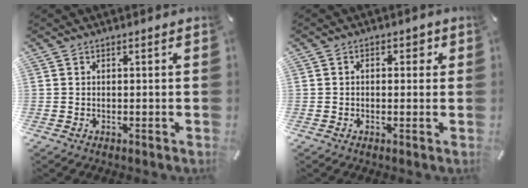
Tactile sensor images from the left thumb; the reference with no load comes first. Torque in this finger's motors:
{"motor_torque": [0.05, -0.33, 0.05, 0.02, -0.02]}